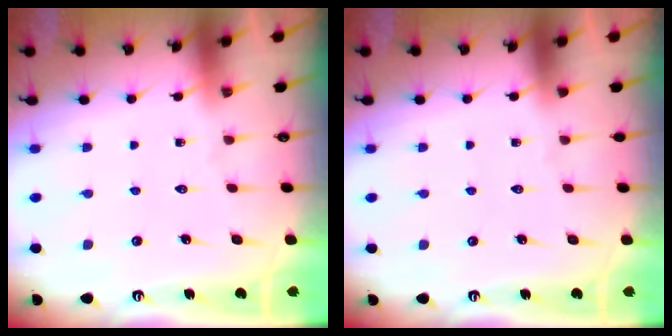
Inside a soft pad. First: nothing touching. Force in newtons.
{"total": 0.0}